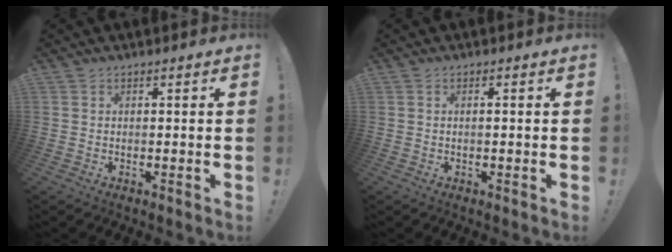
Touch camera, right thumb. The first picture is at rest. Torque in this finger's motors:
{"motor_torque": [-0.08, -0.26, -0.07, 0.14, -0.02]}